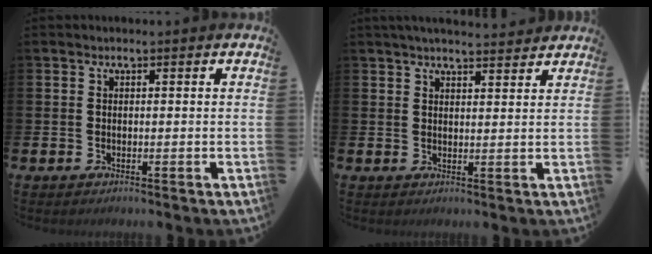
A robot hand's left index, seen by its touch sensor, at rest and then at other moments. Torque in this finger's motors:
{"motor_torque": [0.96, -1.18, 0.39, 0.09]}